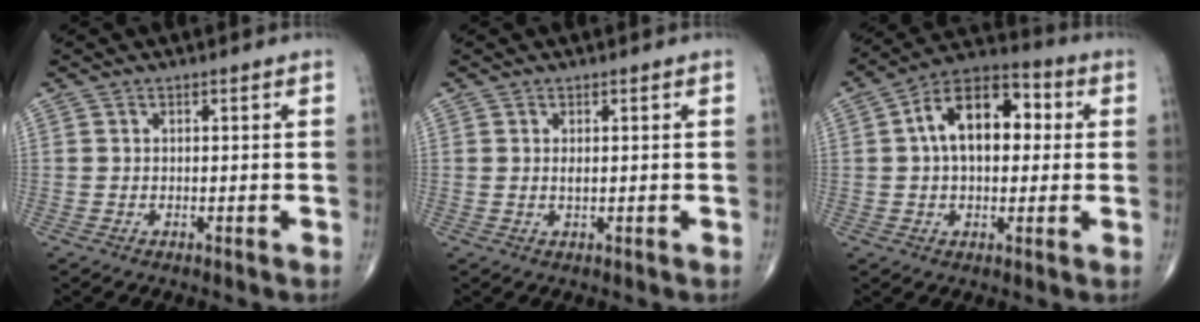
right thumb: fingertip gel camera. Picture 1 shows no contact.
{"total": 1.0, "force": [0.2, 0.4, 0.9], "torque": [-0.019, -0.003, 0.006]}
{"total": 14.6, "force": [2.3, 8.6, 11.5], "torque": [-0.168, 0.031, 0.027]}